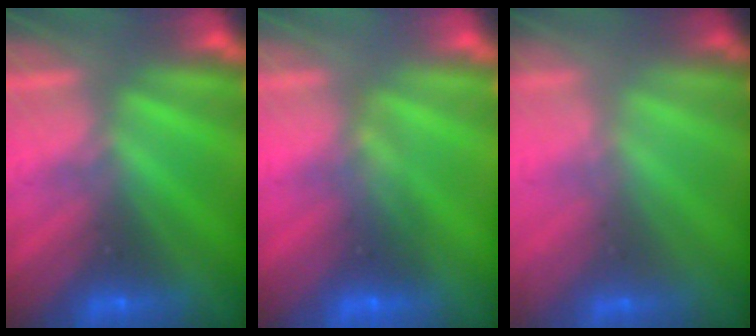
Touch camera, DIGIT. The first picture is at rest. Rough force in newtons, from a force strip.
{"total": 1.6}
{"total": 1.5}